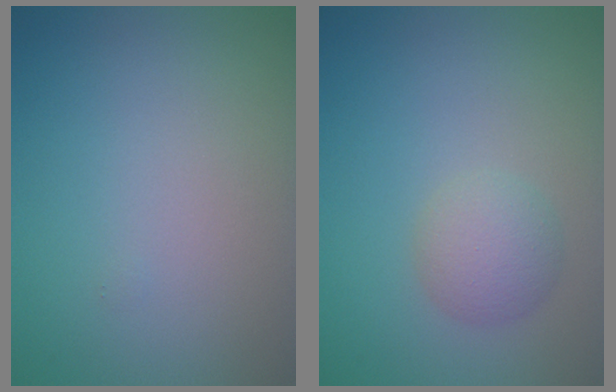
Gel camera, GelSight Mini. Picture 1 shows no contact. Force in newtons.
{"total": 2.5, "press": 2.5, "slide": 0.1}